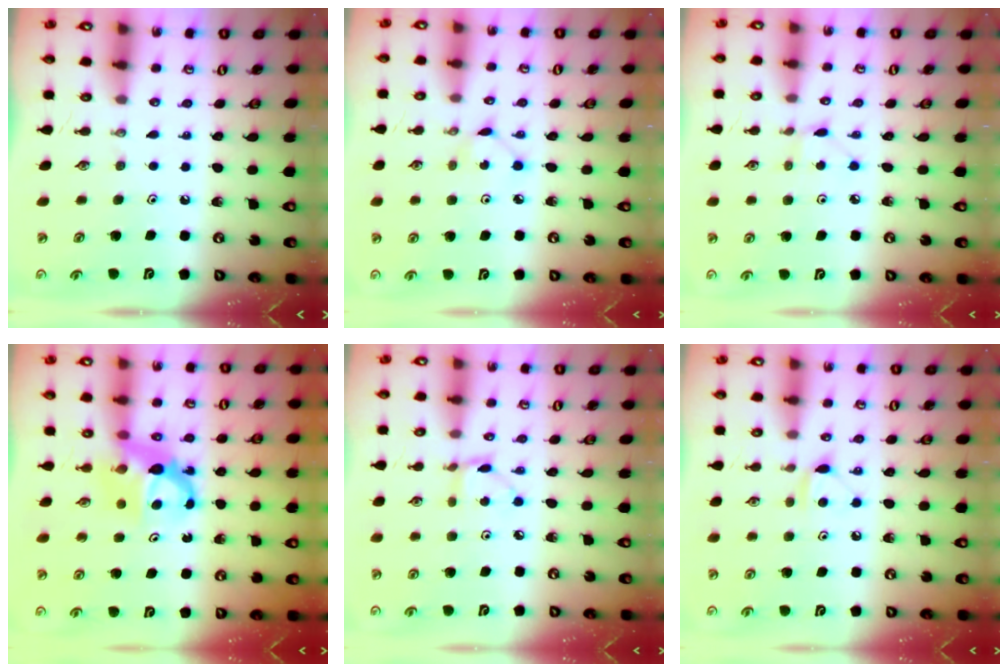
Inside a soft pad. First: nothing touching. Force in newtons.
{"total": 2.9, "press": 2.9, "slide": 0.4}
{"total": 2.8, "press": 2.8, "slide": 0.3}
{"total": 7.1, "press": 7.0, "slide": 0.6}
{"total": 4.5, "press": 4.4, "slide": 0.5}
{"total": 6.1, "press": 6.0, "slide": 0.8}